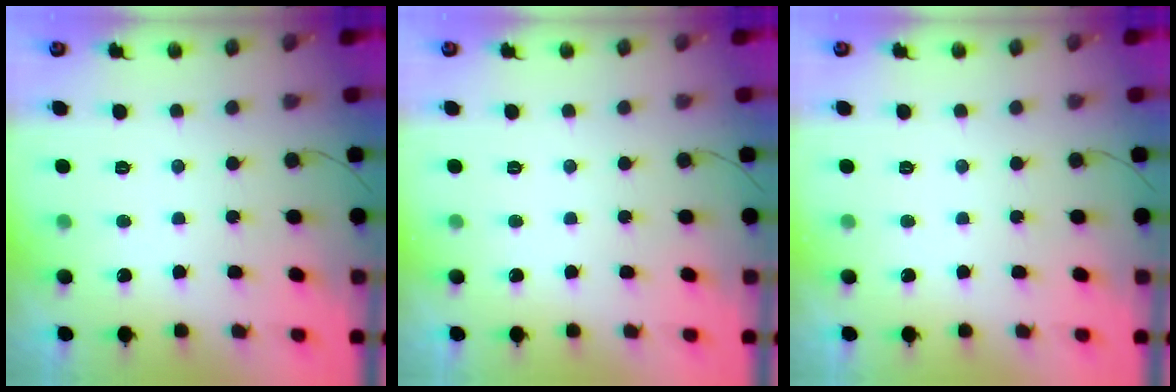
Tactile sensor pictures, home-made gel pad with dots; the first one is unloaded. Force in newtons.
{"total": 0.0}
{"total": 0.0}